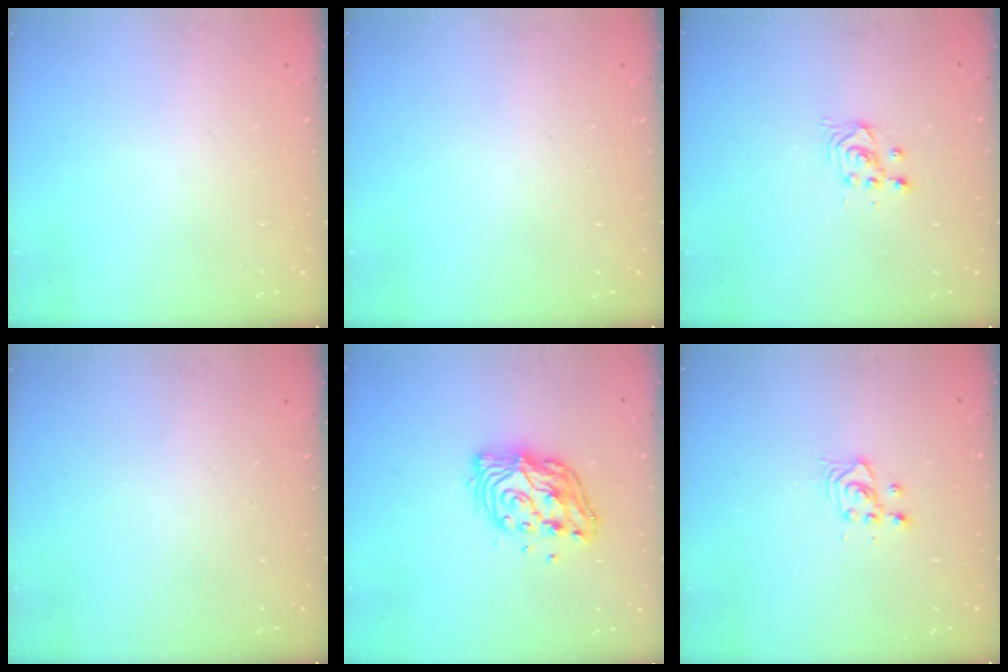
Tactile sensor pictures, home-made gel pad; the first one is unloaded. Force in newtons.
{"total": 0.0}
{"total": 2.5, "press": 2.5, "slide": 0.2}
{"total": 0.0}
{"total": 13.8, "press": 13.7, "slide": 1.6}
{"total": 3.7, "press": 3.7, "slide": 0.3}